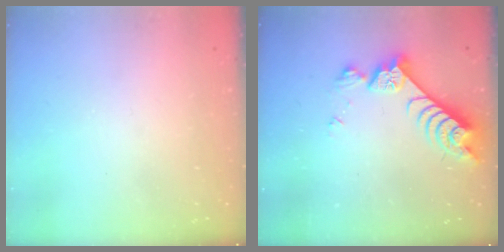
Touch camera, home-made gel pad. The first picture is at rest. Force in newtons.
{"total": 7.3, "press": 7.2, "slide": 1.2}